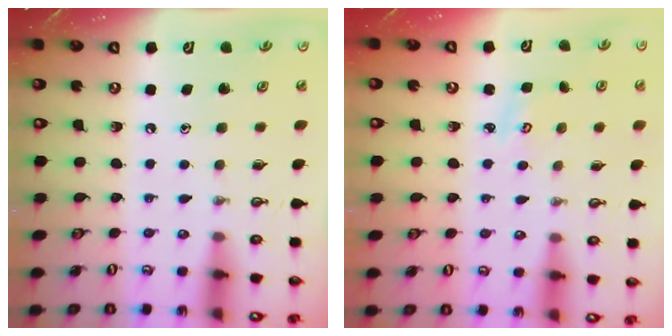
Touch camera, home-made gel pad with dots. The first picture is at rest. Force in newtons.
{"total": 2.6, "press": 2.6, "slide": 0.3}